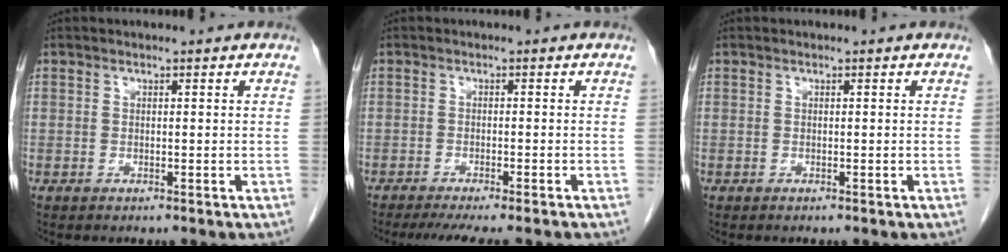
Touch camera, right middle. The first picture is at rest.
{"total": 8.6, "force": [-7.3, 0.5, 4.5], "torque": [-0.052, -0.015, -0.103]}
{"total": 0.0}